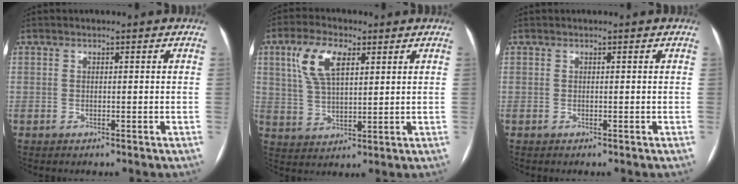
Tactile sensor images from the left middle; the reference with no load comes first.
{"total": 8.6, "force": [3.7, 3.7, 6.8], "torque": [-0.144, 0.018, 0.075]}
{"total": 0.0}